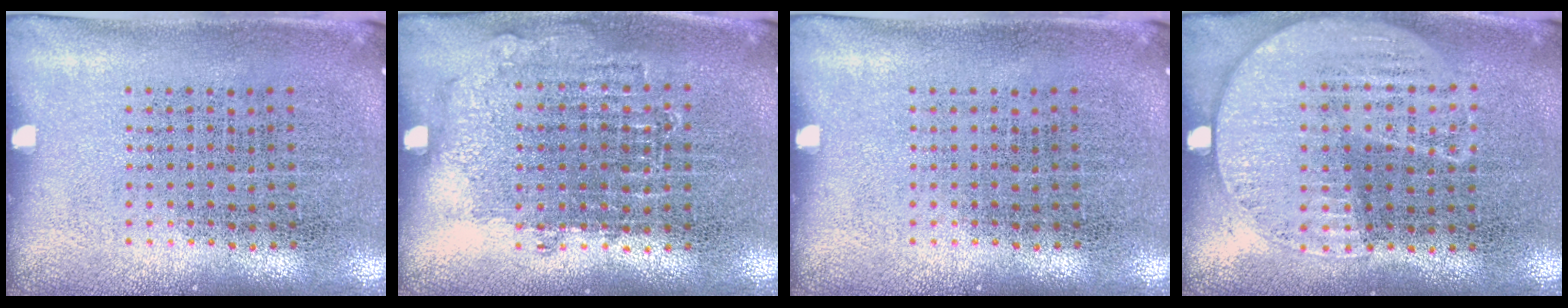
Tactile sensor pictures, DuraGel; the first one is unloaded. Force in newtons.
{"total": 0.8, "press": 0.7, "slide": 0.3}
{"total": 0.0}
{"total": 1.1, "press": 1.0, "slide": 0.5}